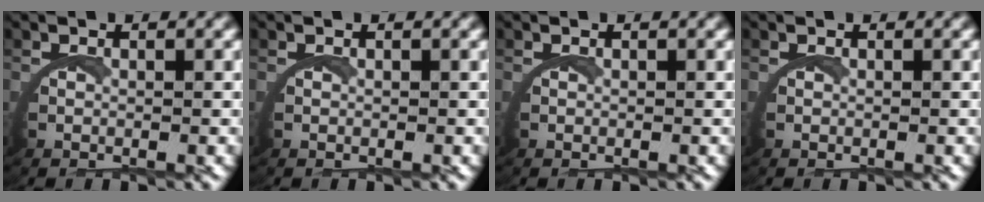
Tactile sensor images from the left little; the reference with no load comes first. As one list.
[{"total": 0.0}, {"total": 0.0}, {"total": 0.0}]